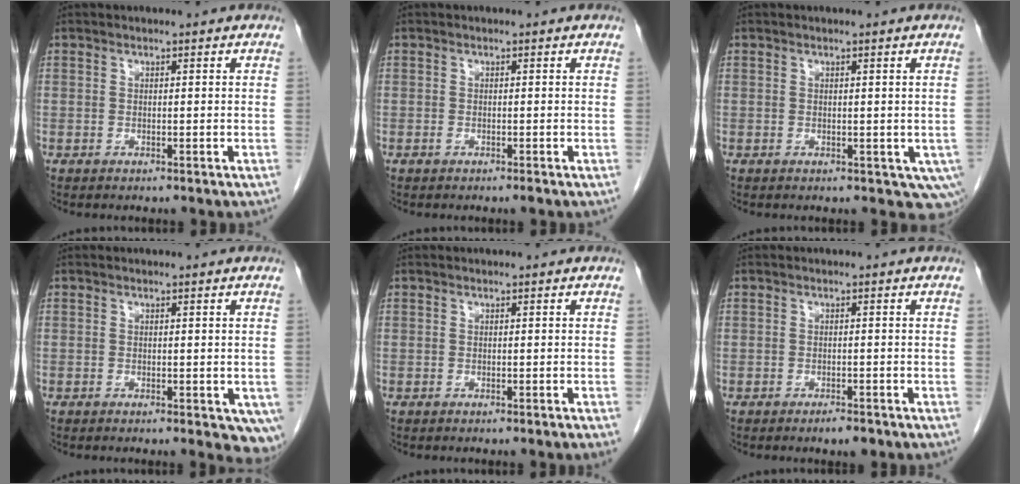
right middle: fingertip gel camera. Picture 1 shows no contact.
{"total": 0.8, "force": [-0.6, 0.1, 0.6], "torque": [-0.010, -0.001, -0.008]}
{"total": 4.6, "force": [-1.0, 2.9, 3.4], "torque": [-0.025, -0.007, -0.010]}
{"total": 6.8, "force": [-3.1, 2.8, 5.4], "torque": [-0.053, -0.010, -0.043]}
{"total": 0.9, "force": [-0.6, -0.2, 0.6], "torque": [-0.012, 0.001, -0.007]}
{"total": 2.0, "force": [-1.4, 0.5, 1.3], "torque": [-0.020, -0.001, -0.018]}